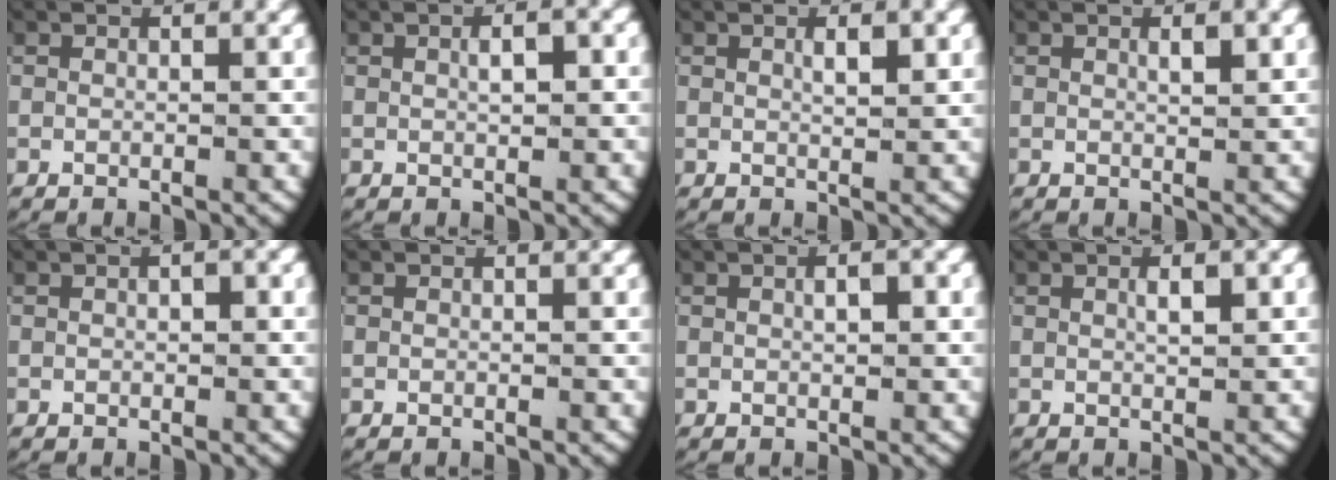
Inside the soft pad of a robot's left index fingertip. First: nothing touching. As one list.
[{"total": 1.8, "force": [0.1, 0.7, 1.7], "torque": [-0.021, -0.002, 0.003]}, {"total": 1.6, "force": [0.6, 0.3, 1.5], "torque": [-0.022, -0.004, 0.013]}, {"total": 1.5, "force": [0.5, 0.3, 1.4], "torque": [-0.018, -0.003, 0.010]}, {"total": 1.1, "force": [0.1, 0.6, 0.8], "torque": [-0.011, -0.002, 0.003]}, {"total": 0.6, "force": [0.0, -0.5, -0.3], "torque": [-0.002, -0.011, 0.009]}, {"total": 1.5, "force": [0.1, 0.6, 1.3], "torque": [-0.018, -0.003, 0.005]}, {"total": 1.8, "force": [0.4, 0.5, 1.7], "torque": [-0.022, -0.001, 0.008]}]